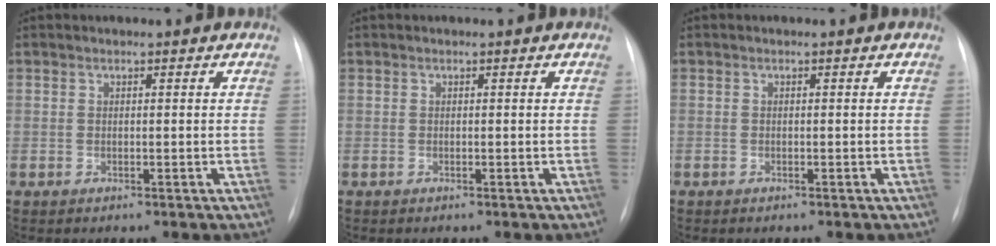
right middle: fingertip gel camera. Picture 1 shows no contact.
{"total": 0.0}
{"total": 0.0}